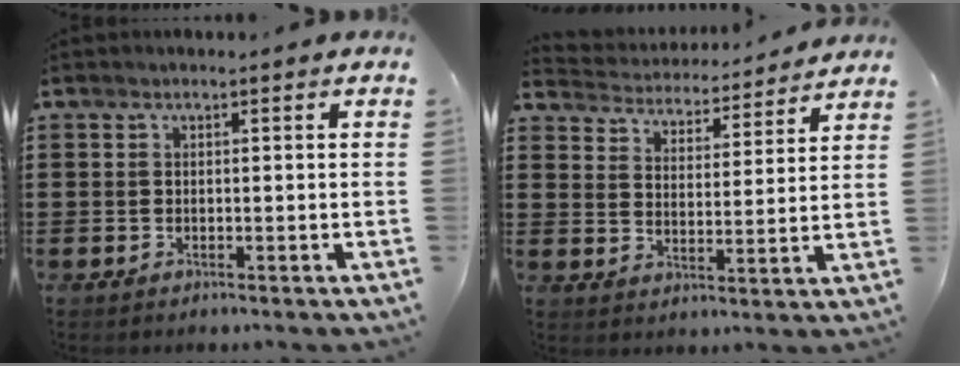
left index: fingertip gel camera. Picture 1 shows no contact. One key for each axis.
{"total": 4.2, "fx": 4.2, "fy": 0.1, "fz": -0.3, "tx": -0.022, "ty": -0.035, "tz": 0.068}